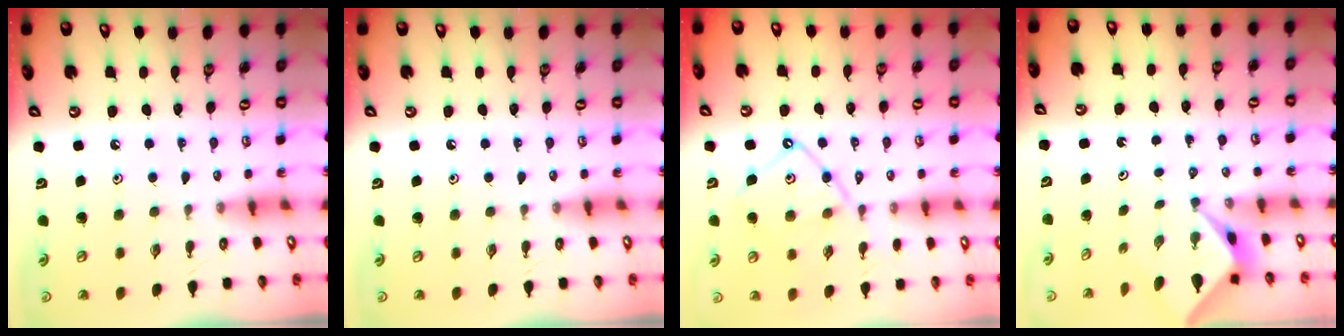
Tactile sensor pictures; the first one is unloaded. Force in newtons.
{"total": 0.0}
{"total": 10.9, "press": 10.8, "slide": 1.1}
{"total": 2.2, "press": 2.2, "slide": 0.2}